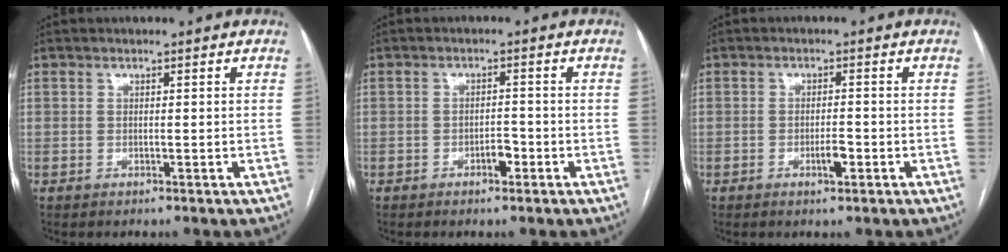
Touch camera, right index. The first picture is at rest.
{"total": 2.1, "force": [-1.2, 1.0, 1.5], "torque": [-0.019, 0.004, -0.020]}
{"total": 2.3, "force": [-1.0, 0.5, 2.0], "torque": [-0.033, 0.000, -0.016]}